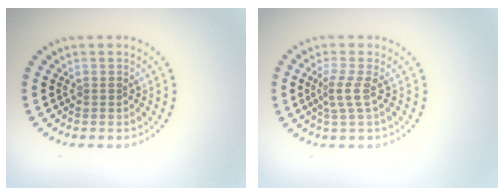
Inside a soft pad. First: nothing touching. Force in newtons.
{"total": 2.0, "press": 1.4, "slide": 1.5}